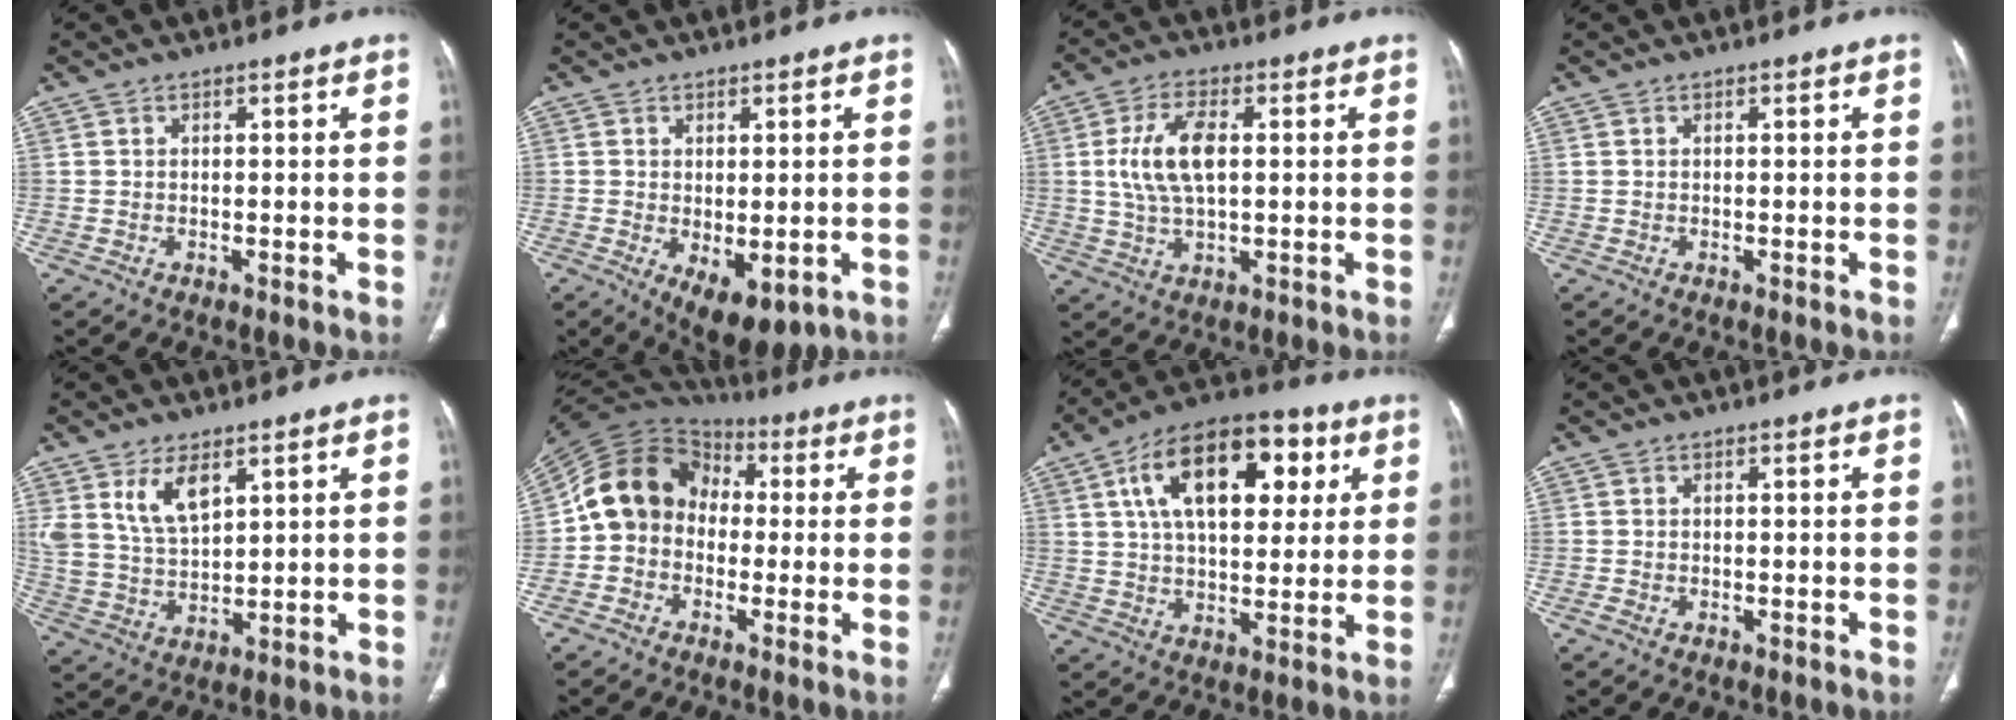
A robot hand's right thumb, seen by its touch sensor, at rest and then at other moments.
{"total": 8.6, "force": [-2.9, 4.4, 6.7], "torque": [-0.084, -0.006, -0.026]}
{"total": 9.7, "force": [1.2, 4.6, 8.4], "torque": [-0.173, 0.003, 0.025]}
{"total": 0.0}
{"total": 8.5, "force": [4.5, 4.2, 5.9], "torque": [-0.103, -0.023, 0.097]}
{"total": 13.4, "force": [-0.4, 11.3, 7.3], "torque": [-0.114, 0.040, -0.023]}
{"total": 20.0, "force": [6.7, 10.8, 15.4], "torque": [-0.212, 0.003, 0.101]}
{"total": 0.9, "force": [-0.4, 0.6, 0.5], "torque": [-0.017, 0.004, -0.008]}